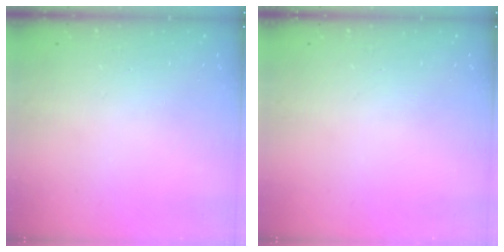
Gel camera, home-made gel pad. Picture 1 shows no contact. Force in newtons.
{"total": 0.0}